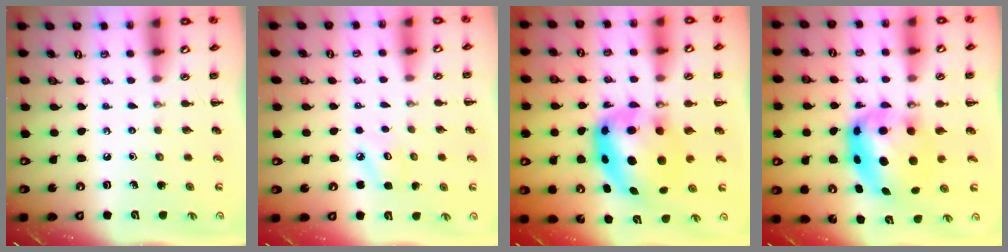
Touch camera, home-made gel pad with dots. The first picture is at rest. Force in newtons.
{"total": 4.0, "press": 3.8, "slide": 1.0}
{"total": 8.6, "press": 8.4, "slide": 1.9}
{"total": 7.5, "press": 7.3, "slide": 1.7}